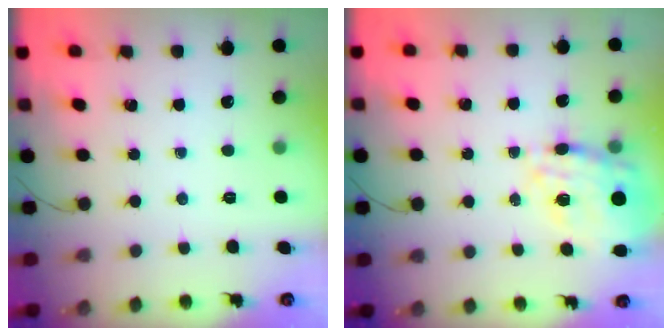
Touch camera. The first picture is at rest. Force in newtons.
{"total": 18.1, "press": 17.7, "slide": 4.1}